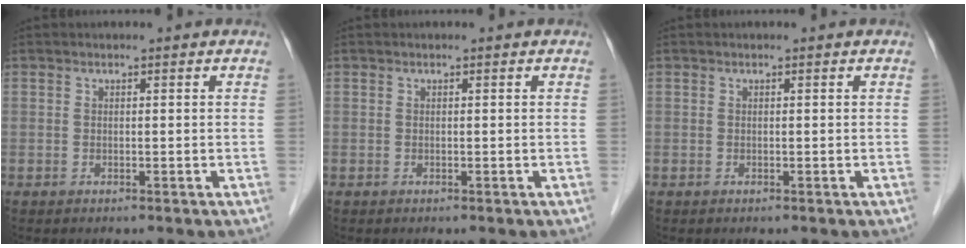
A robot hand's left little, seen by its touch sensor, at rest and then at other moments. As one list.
[{"total": 0.0}, {"total": 0.0}]